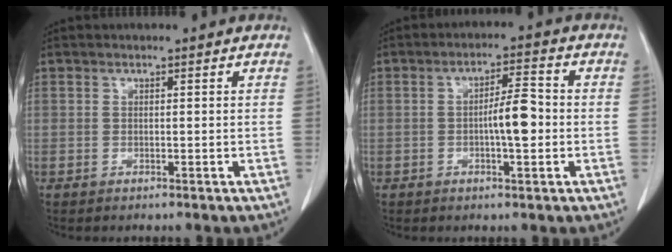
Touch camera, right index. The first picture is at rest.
{"total": 5.6, "force": [-0.7, 1.1, 5.4], "torque": [-0.093, 0.009, -0.011]}